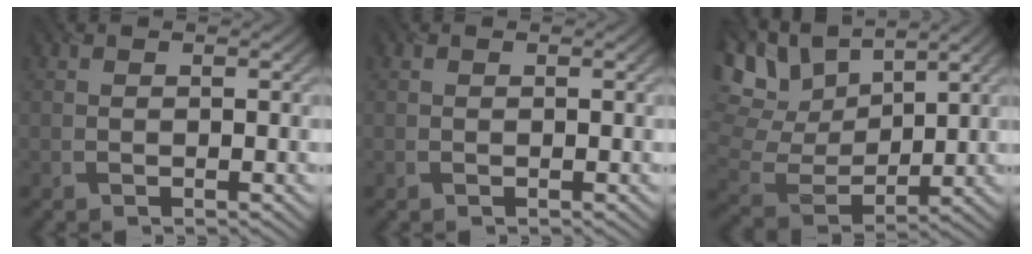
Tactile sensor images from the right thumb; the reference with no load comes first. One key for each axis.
{"total": 0.0}
{"total": 12.3, "fx": 7.6, "fy": 6.3, "fz": 7.2, "tx": -0.200, "ty": 0.027, "tz": 0.130}